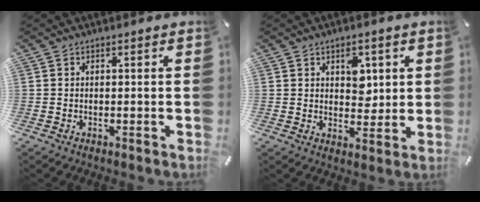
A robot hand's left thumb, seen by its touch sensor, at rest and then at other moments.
{"total": 5.5, "force": [2.1, 4.1, 2.9], "torque": [-0.020, -0.009, 0.027]}